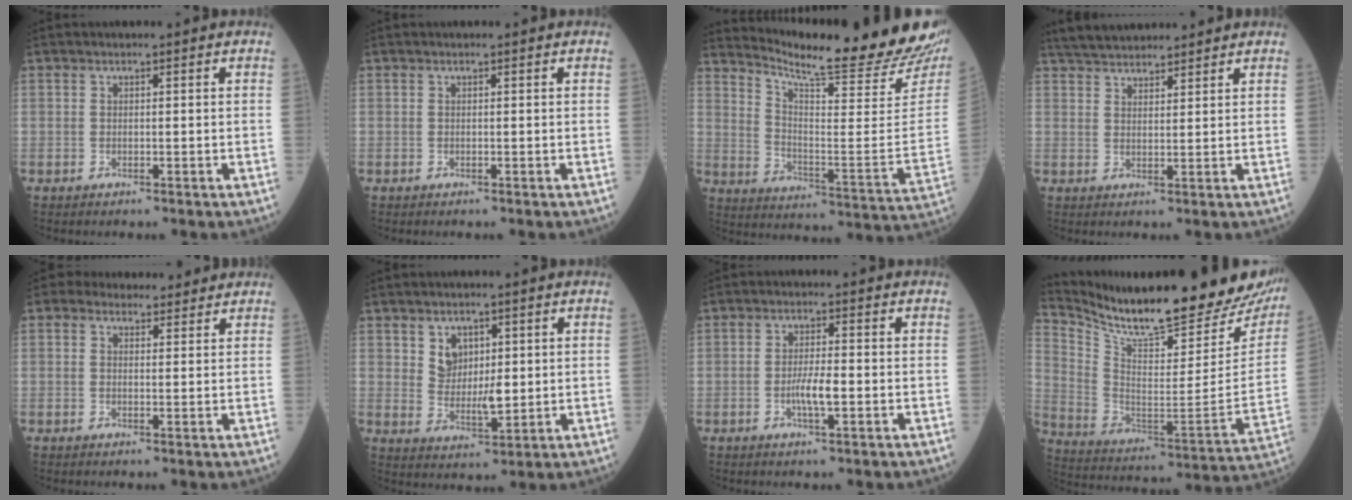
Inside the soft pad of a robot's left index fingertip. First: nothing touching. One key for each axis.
{"total": 0.0}
{"total": 24.1, "fx": 22.2, "fy": 0.6, "fz": 9.3, "tx": -0.154, "ty": -0.109, "tz": 0.291}
{"total": 9.3, "fx": 8.5, "fy": 2.0, "fz": 3.1, "tx": -0.054, "ty": 0.032, "tz": 0.139}
{"total": 6.0, "fx": 5.4, "fy": 2.5, "fz": 0.9, "tx": -0.003, "ty": 0.015, "tz": 0.064}
{"total": 5.0, "fx": 2.0, "fy": 3.1, "fz": 3.4, "tx": -0.068, "ty": 0.003, "tz": 0.045}
{"total": 3.5, "fx": -0.9, "fy": 0.4, "fz": 3.4, "tx": -0.069, "ty": -0.002, "tz": -0.017}
{"total": 28.4, "fx": 25.1, "fy": 4.1, "fz": 12.7, "tx": -0.223, "ty": -0.092, "tz": 0.358}